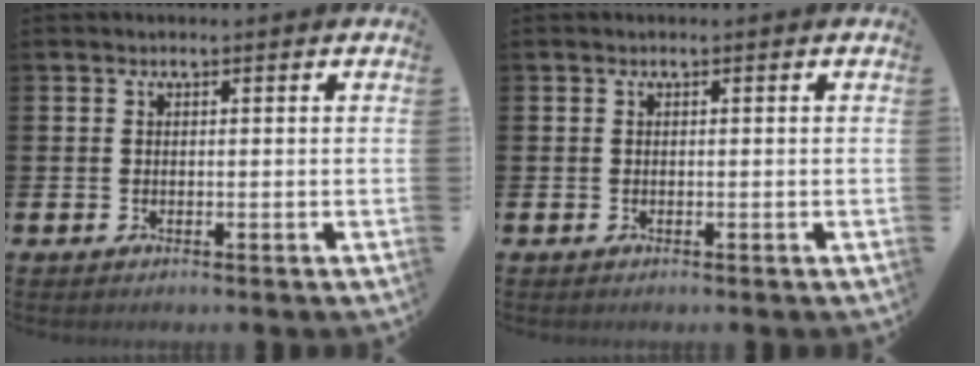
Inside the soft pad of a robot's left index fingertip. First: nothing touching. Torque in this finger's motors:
{"motor_torque": [0.00, 0.00, 0.00, 0.00]}